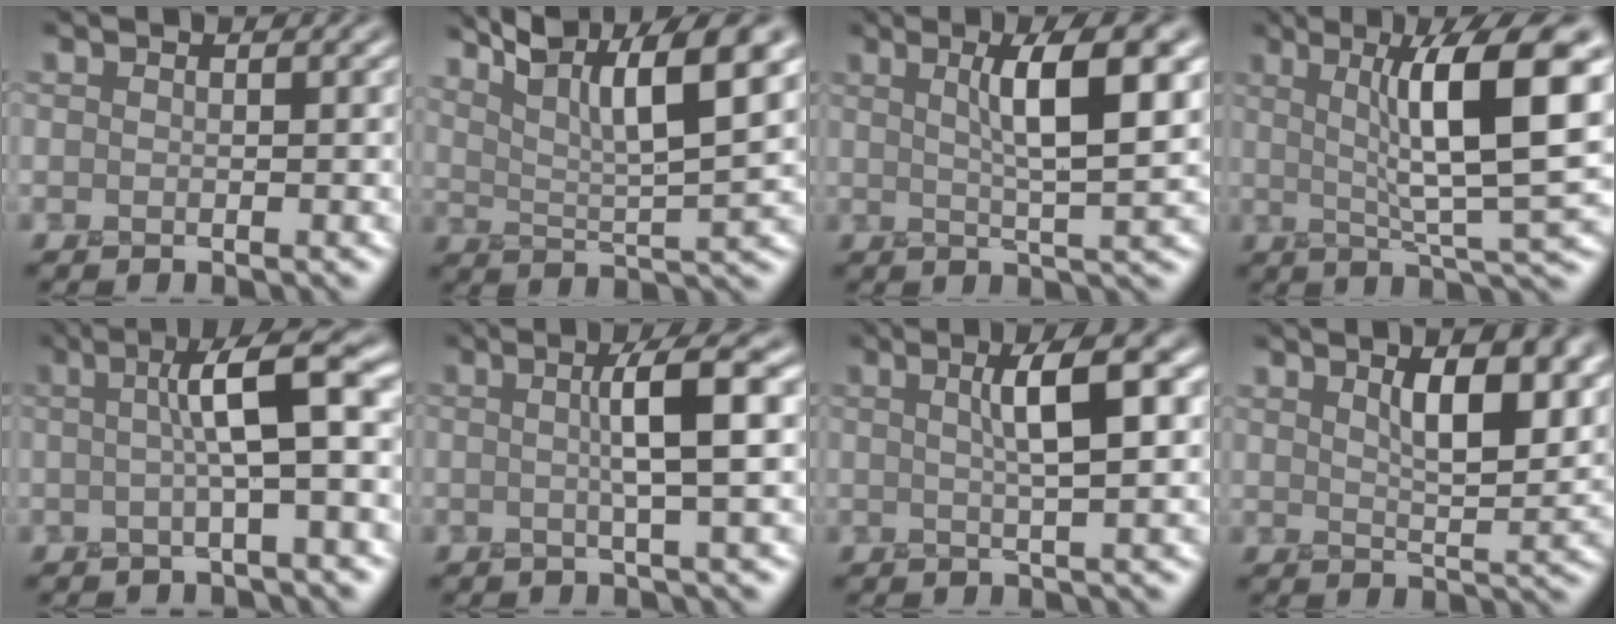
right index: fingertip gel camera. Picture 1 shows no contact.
{"total": 9.4, "force": [6.1, 2.0, 6.9], "torque": [-0.102, 0.022, 0.098]}
{"total": 6.5, "force": [2.1, 1.3, 6.0], "torque": [-0.078, 0.011, 0.030]}
{"total": 10.0, "force": [2.6, 1.7, 9.5], "torque": [-0.124, 0.001, 0.044]}
{"total": 6.4, "force": [0.8, 1.2, 6.3], "torque": [-0.092, 0.021, 0.004]}
{"total": 4.9, "force": [0.7, 0.6, 4.8], "torque": [-0.069, 0.011, 0.006]}
{"total": 4.9, "force": [1.3, 1.0, 4.6], "torque": [-0.061, 0.014, 0.015]}
{"total": 6.5, "force": [3.2, 2.2, 5.2], "torque": [-0.071, 0.003, 0.052]}